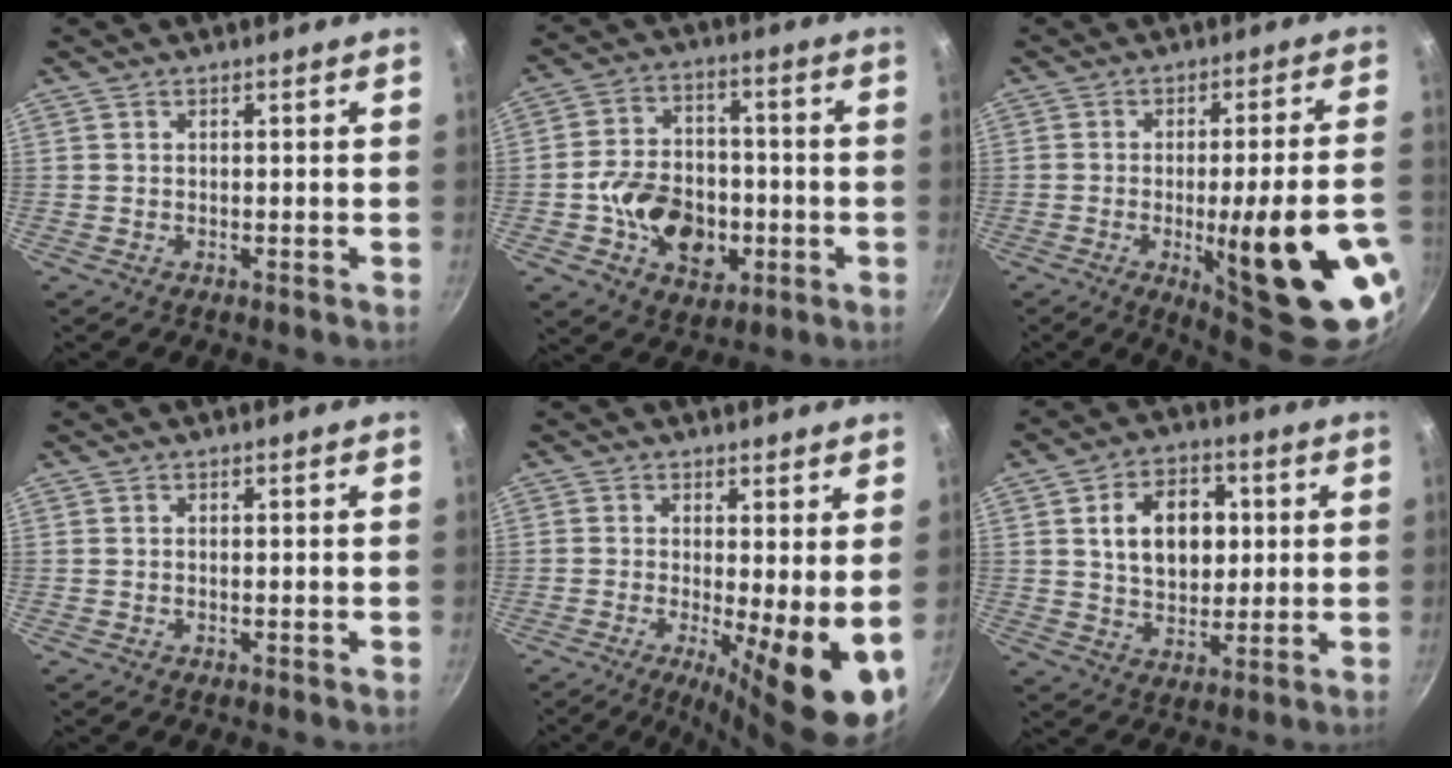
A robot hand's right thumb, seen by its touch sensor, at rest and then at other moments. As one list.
[{"total": 17.9, "force": [-3.9, 12.8, 11.9], "torque": [-0.158, 0.029, -0.060]}, {"total": 22.2, "force": [-7.5, 4.9, 20.3], "torque": [-0.245, 0.017, -0.088]}, {"total": 0.0}, {"total": 12.3, "force": [-1.6, 3.2, 11.7], "torque": [-0.150, -0.016, -0.020]}, {"total": 12.9, "force": [2.5, 9.1, 8.8], "torque": [-0.103, 0.000, 0.039]}]